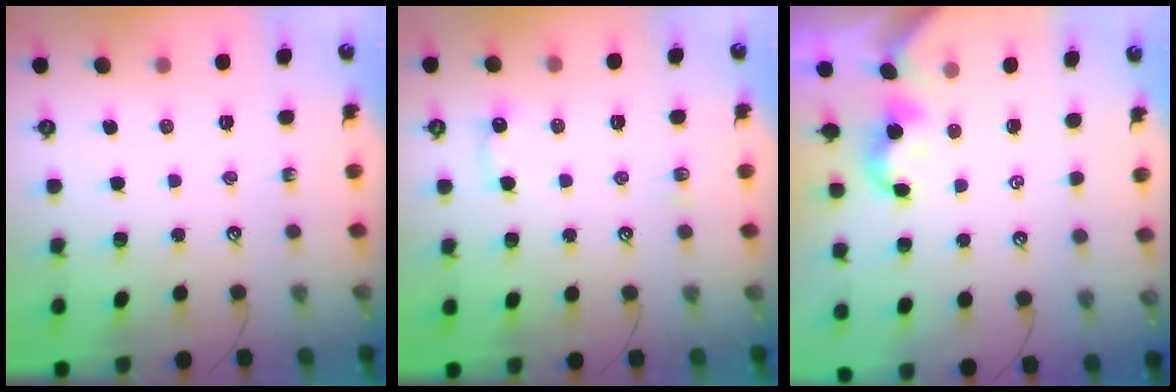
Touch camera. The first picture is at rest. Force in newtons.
{"total": 3.9, "press": 3.9, "slide": 0.6}
{"total": 4.1, "press": 4.1, "slide": 0.1}